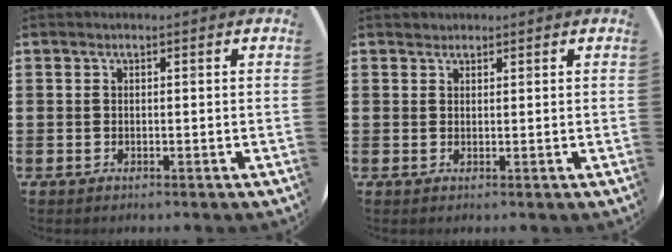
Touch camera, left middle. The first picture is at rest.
{"total": 0.9, "force": [0.8, 0.2, -0.1], "torque": [0.001, 0.002, 0.016]}